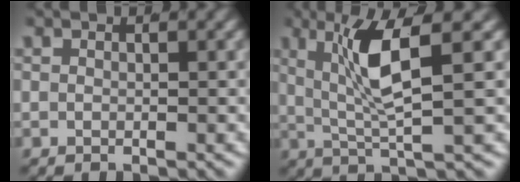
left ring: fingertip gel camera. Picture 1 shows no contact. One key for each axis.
{"total": 5.6, "fx": 1.4, "fy": 1.0, "fz": 5.3, "tx": -0.103, "ty": 0.000, "tz": 0.031}